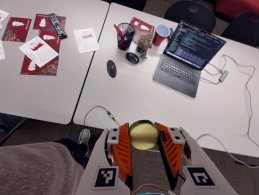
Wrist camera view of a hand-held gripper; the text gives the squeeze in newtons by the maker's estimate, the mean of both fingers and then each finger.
{"total": 11.5, "left": 11.5, "right": 11.5}